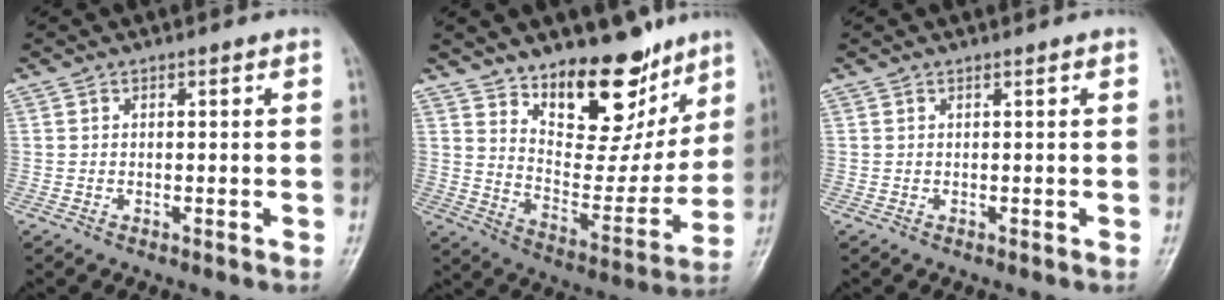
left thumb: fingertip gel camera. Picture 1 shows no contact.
{"total": 19.0, "force": [13.0, 9.4, 10.3], "torque": [-0.086, -0.092, 0.205]}
{"total": 0.0}